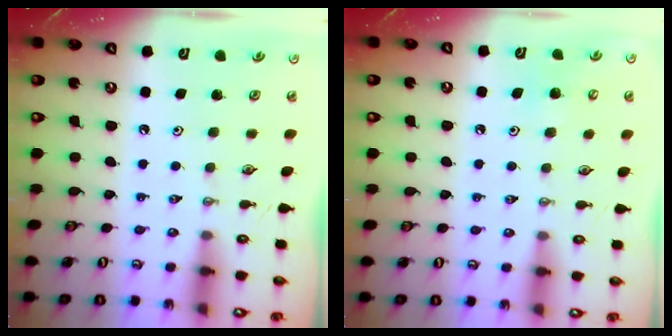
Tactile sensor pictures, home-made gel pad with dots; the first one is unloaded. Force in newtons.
{"total": 6.2, "press": 6.2, "slide": 0.8}